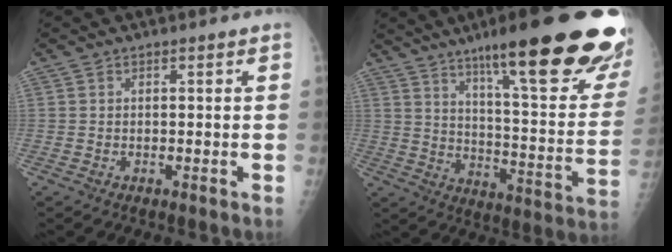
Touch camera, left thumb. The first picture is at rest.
{"total": 30.2, "force": [19.4, 4.6, 22.7], "torque": [-0.256, -0.073, 0.281]}